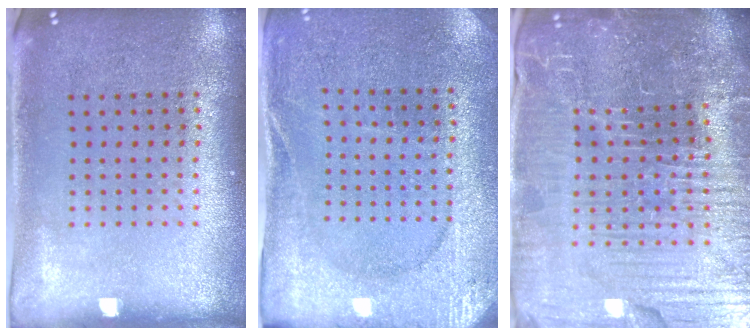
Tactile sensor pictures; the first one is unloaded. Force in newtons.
{"total": 2.6, "press": 2.6, "slide": 0.4}
{"total": 7.0, "press": 6.3, "slide": 3.2}